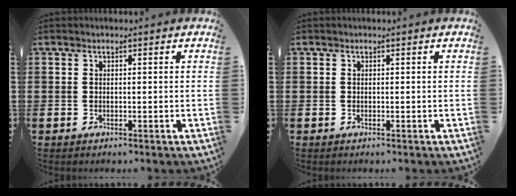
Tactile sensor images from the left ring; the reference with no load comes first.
{"total": 0.0}